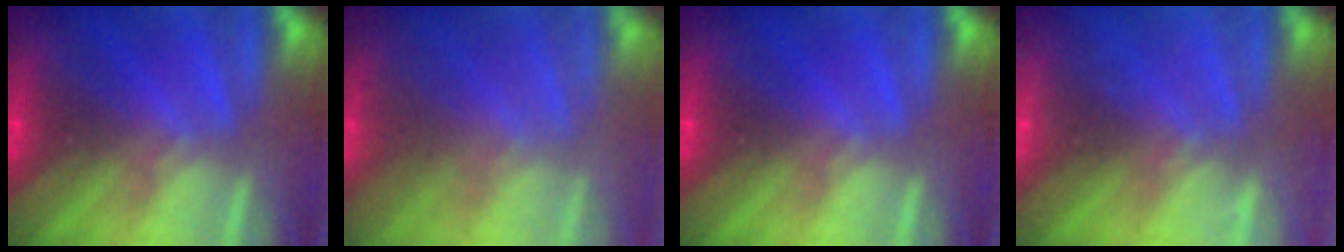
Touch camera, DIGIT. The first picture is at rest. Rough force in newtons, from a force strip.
{"total": 2.2}
{"total": 0.0}
{"total": 2.3}